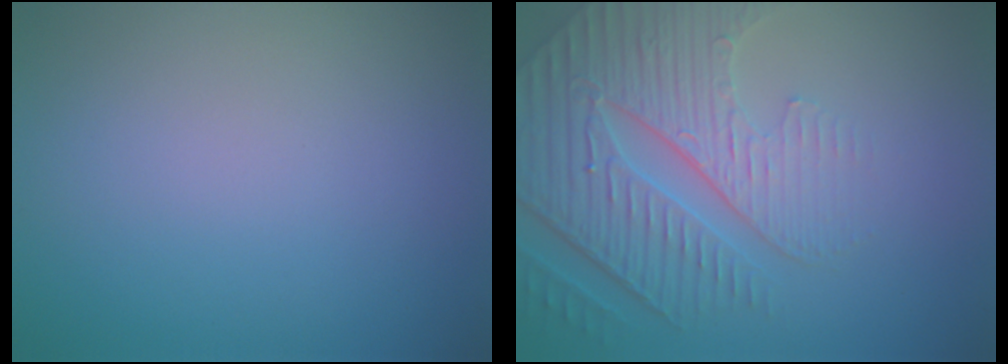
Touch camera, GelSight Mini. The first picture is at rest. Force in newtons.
{"total": 6.6, "press": 5.2, "slide": 4.1}